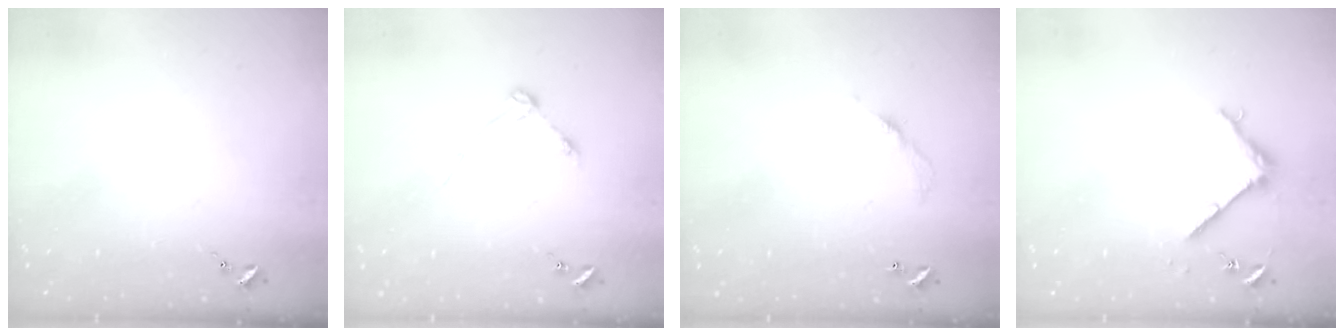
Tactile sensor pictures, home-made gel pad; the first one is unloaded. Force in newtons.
{"total": 3.7, "press": 3.7, "slide": 0.4}
{"total": 3.6, "press": 3.6, "slide": 0.2}
{"total": 4.5, "press": 4.5, "slide": 0.5}